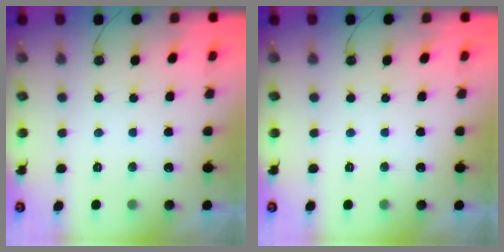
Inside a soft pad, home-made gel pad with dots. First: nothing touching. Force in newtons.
{"total": 0.0}